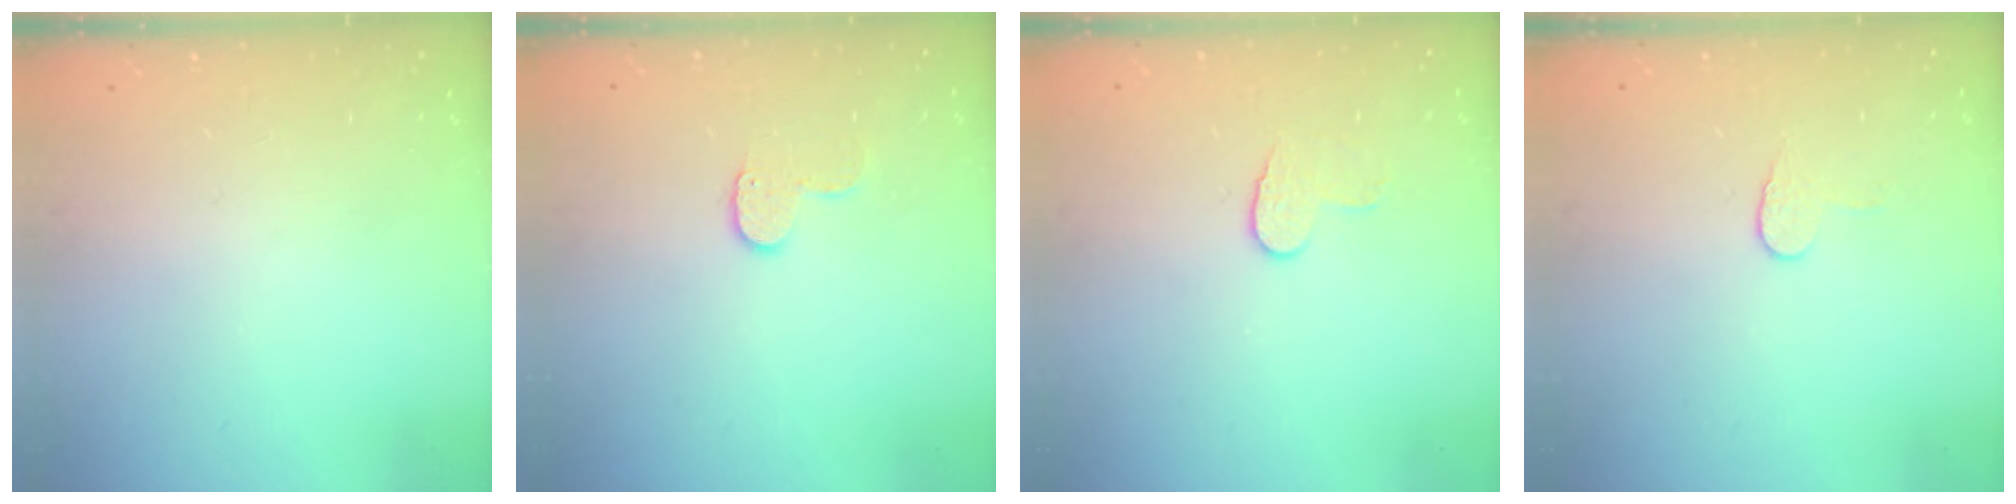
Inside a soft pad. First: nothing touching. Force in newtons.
{"total": 6.5, "press": 6.4, "slide": 0.4}
{"total": 6.1, "press": 6.1, "slide": 0.5}
{"total": 5.3, "press": 5.3, "slide": 0.5}